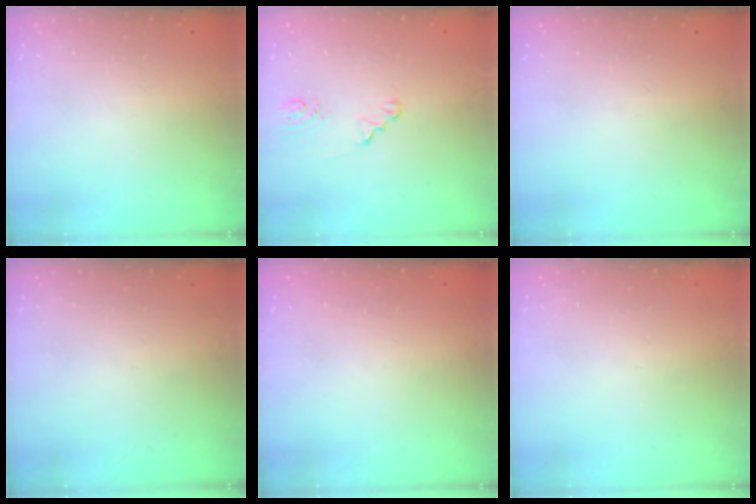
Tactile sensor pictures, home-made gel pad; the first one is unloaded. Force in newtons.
{"total": 2.4, "press": 2.4, "slide": 0.3}
{"total": 0.0}
{"total": 0.0}
{"total": 0.0}
{"total": 0.0}